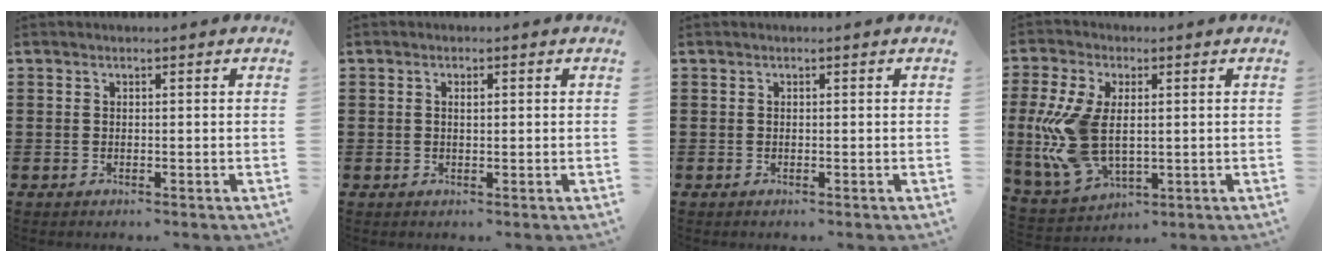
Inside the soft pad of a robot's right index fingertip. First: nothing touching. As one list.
[{"total": 1.1, "force": [0.2, 0.4, 1.0], "torque": [-0.021, 0.003, 0.001]}, {"total": 0.0}, {"total": 11.8, "force": [0.2, 6.7, 9.7], "torque": [-0.235, -0.011, 0.006]}]